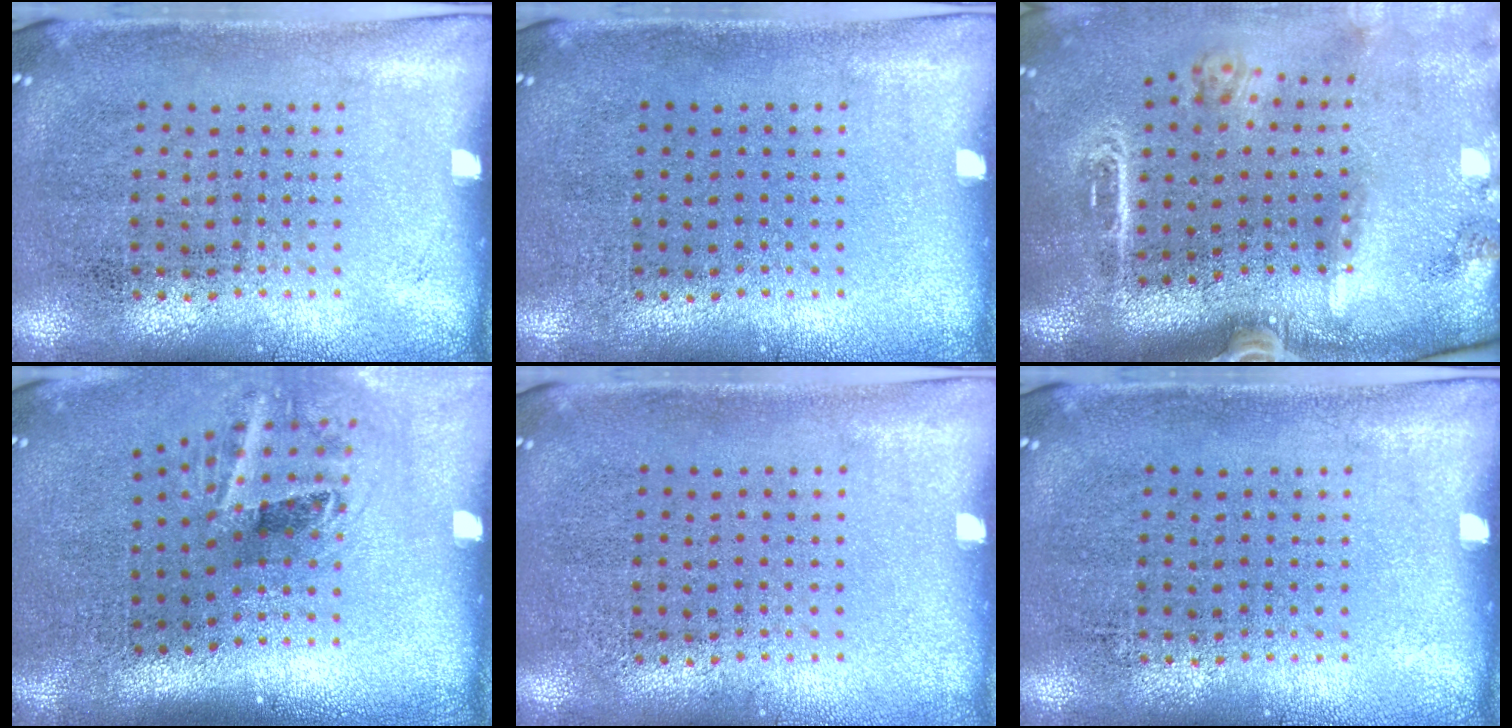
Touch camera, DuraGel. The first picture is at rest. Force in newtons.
{"total": 0.0}
{"total": 3.0, "press": 2.1, "slide": 2.1}
{"total": 2.2, "press": 1.3, "slide": 1.7}
{"total": 0.0}
{"total": 0.0}